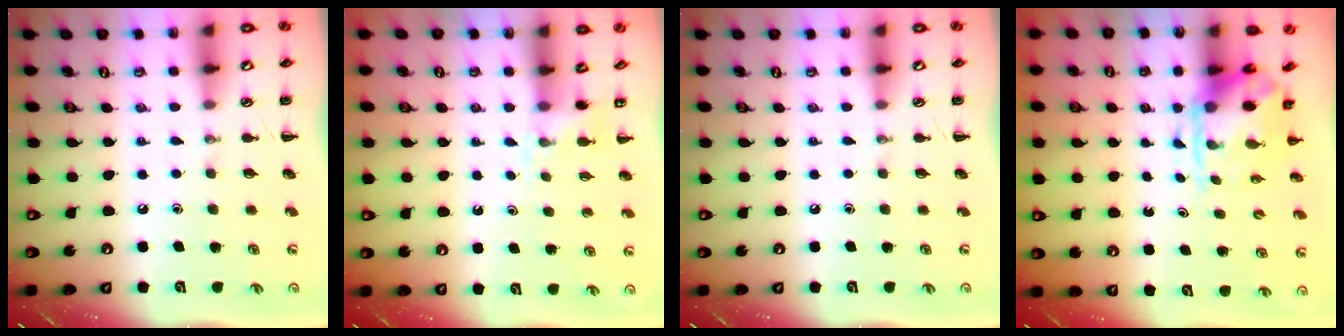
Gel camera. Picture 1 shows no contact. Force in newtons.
{"total": 3.3, "press": 3.2, "slide": 1.0}
{"total": 0.0}
{"total": 3.5, "press": 3.4, "slide": 0.9}